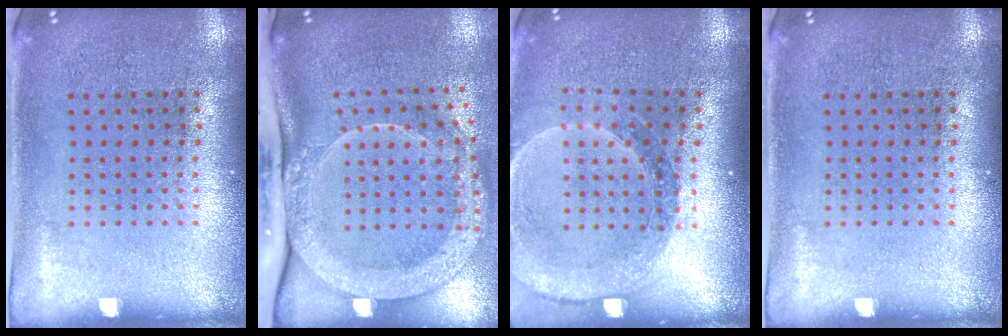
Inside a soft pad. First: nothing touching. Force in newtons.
{"total": 3.2, "press": 2.3, "slide": 2.3}
{"total": 1.6, "press": 1.6, "slide": 0.1}
{"total": 0.0}